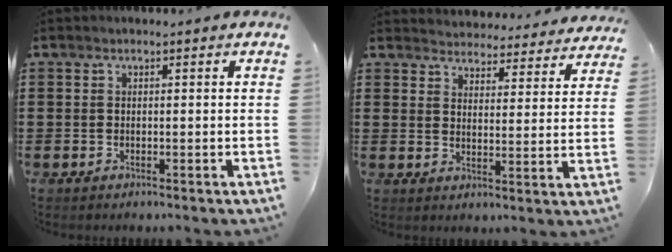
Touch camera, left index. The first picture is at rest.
{"total": 4.1, "force": [4.1, 0.1, -0.3], "torque": [-0.009, -0.034, 0.069]}